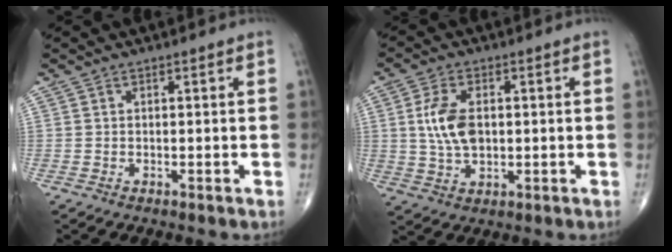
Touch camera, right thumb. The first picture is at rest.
{"total": 8.2, "force": [0.8, 4.8, 6.7], "torque": [-0.132, -0.002, 0.018]}